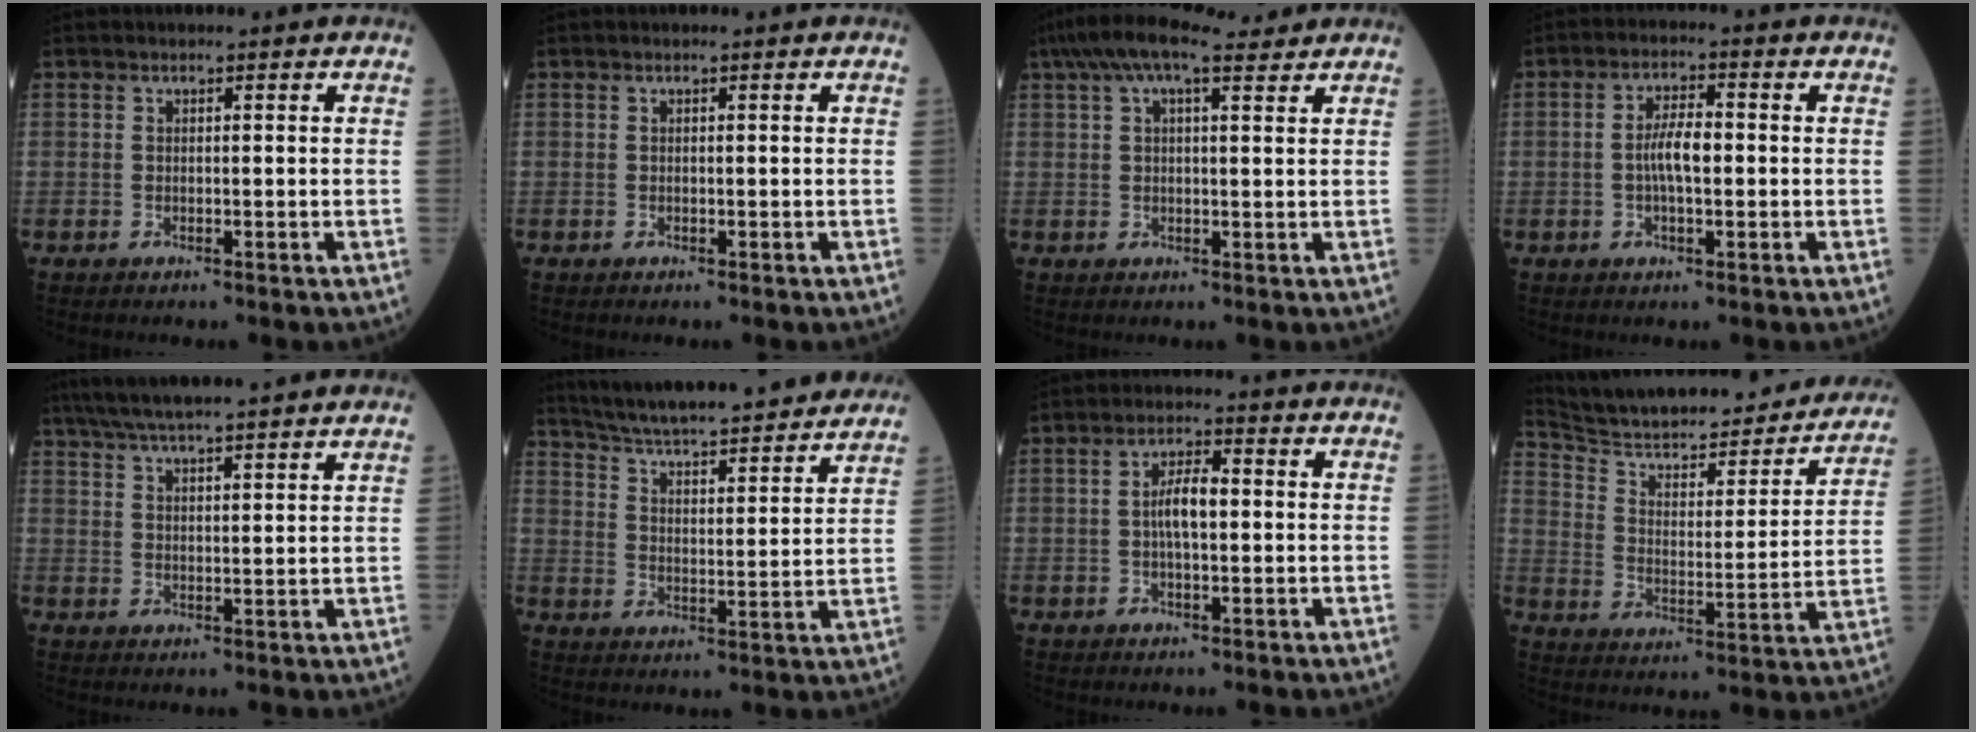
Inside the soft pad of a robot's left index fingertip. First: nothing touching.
{"total": 0.0}
{"total": 9.4, "force": [7.1, 2.4, 5.8], "torque": [-0.109, 0.048, 0.116]}
{"total": 4.9, "force": [-0.3, 1.5, 4.7], "torque": [-0.098, 0.007, -0.010]}
{"total": 17.5, "force": [15.5, 0.8, 8.1], "torque": [-0.140, 0.037, 0.220]}
{"total": 26.3, "force": [23.9, 2.7, 10.6], "torque": [-0.169, -0.019, 0.323]}
{"total": 4.8, "force": [0.1, 1.6, 4.6], "torque": [-0.093, 0.009, -0.002]}
{"total": 28.9, "force": [25.6, 5.8, 12.0], "torque": [-0.186, -0.043, 0.338]}